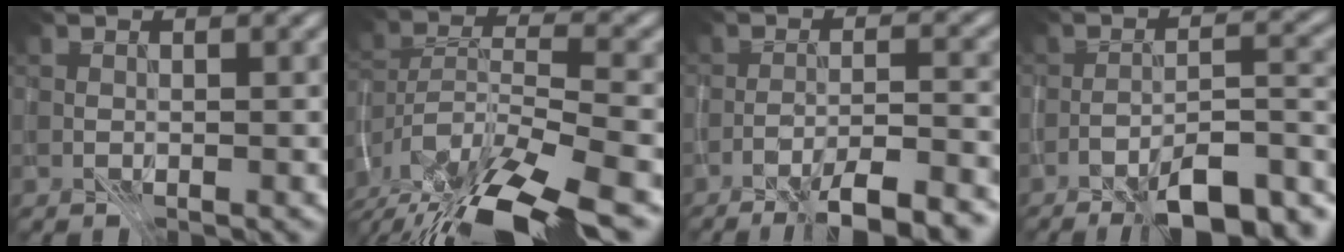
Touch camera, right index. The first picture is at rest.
{"total": 13.2, "force": [-10.2, 3.9, 7.3], "torque": [-0.145, -0.016, -0.156]}
{"total": 8.0, "force": [-6.1, 1.5, 4.9], "torque": [-0.071, 0.000, -0.084]}
{"total": 11.1, "force": [-8.2, 2.9, 6.9], "torque": [-0.091, 0.010, -0.115]}